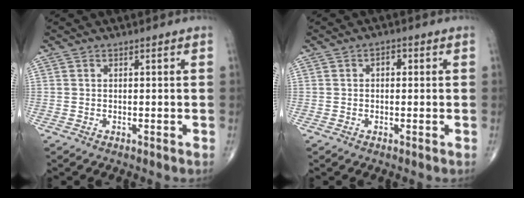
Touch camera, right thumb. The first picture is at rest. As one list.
[{"total": 1.7, "force": [0.3, 1.2, 1.2], "torque": [-0.011, 0.008, 0.001]}]